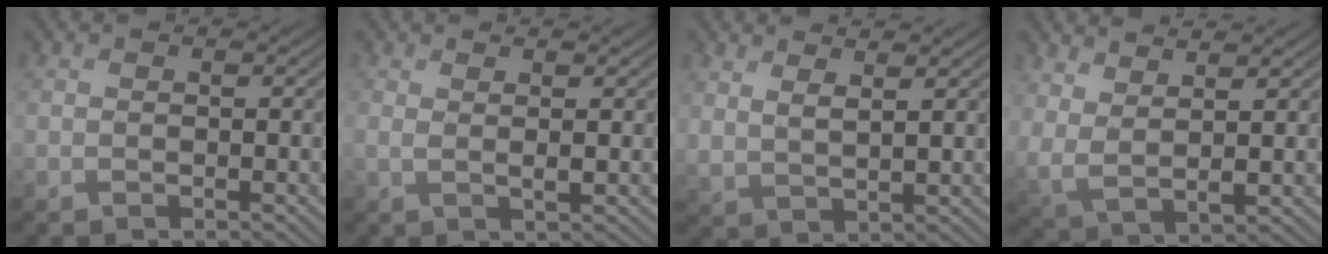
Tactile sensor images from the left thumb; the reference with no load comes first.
{"total": 1.9, "force": [0.8, 0.4, 1.7], "torque": [-0.037, 0.002, 0.014]}
{"total": 3.3, "force": [2.5, 0.7, 2.0], "torque": [-0.046, -0.005, 0.052]}
{"total": 5.1, "force": [3.7, 1.3, 3.2], "torque": [-0.080, -0.003, 0.075]}